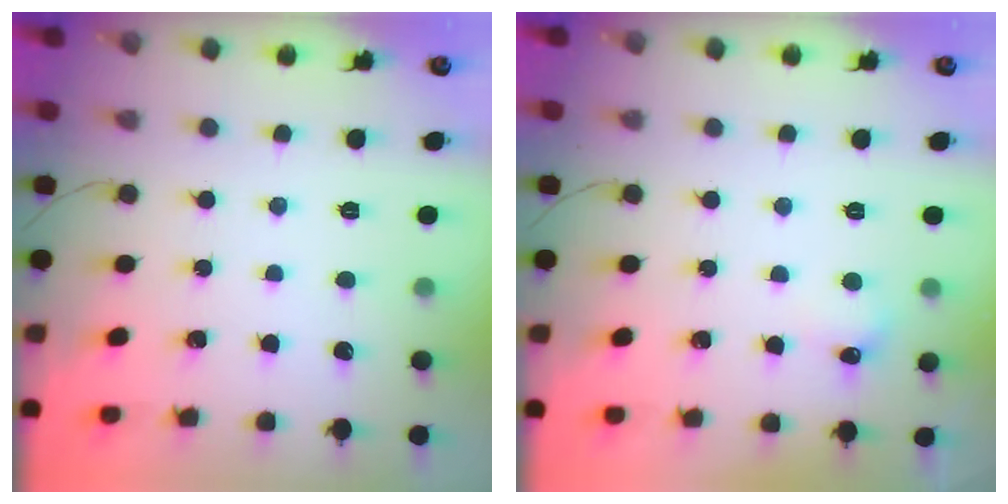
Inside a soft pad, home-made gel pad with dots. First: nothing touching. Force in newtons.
{"total": 4.7, "press": 4.5, "slide": 1.3}